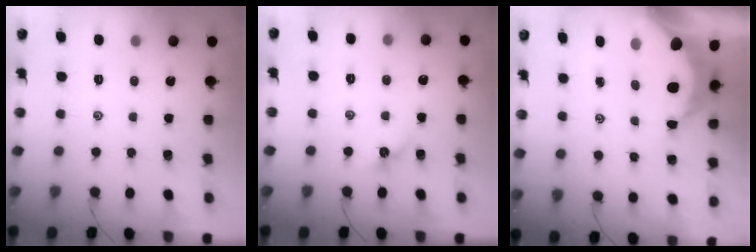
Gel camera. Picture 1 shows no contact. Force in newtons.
{"total": 3.9, "press": 3.9, "slide": 0.8}
{"total": 9.6, "press": 9.5, "slide": 1.3}